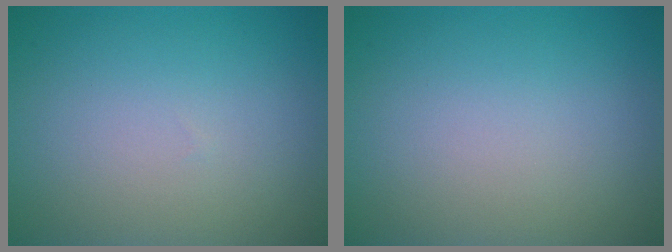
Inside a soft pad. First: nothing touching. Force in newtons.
{"total": 0.0}